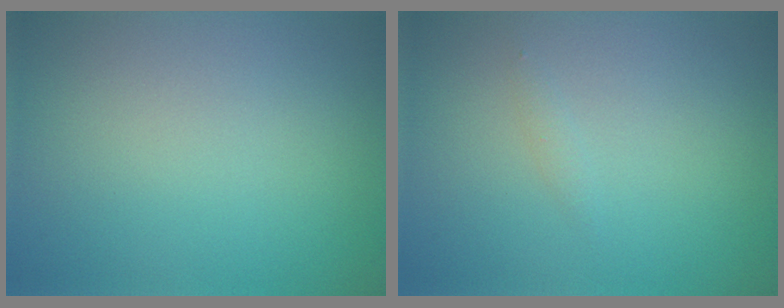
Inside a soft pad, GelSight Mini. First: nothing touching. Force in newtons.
{"total": 0.6, "press": 0.6, "slide": 0.0}